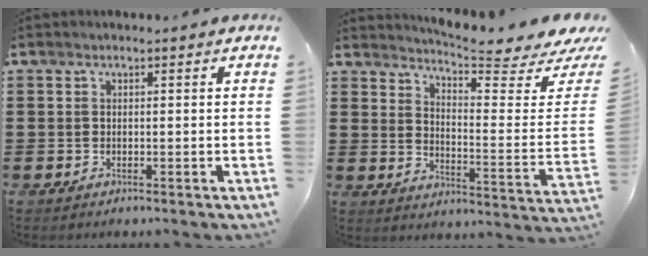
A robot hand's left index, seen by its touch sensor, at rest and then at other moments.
{"total": 5.8, "force": [5.3, 0.0, 2.3], "torque": [-0.059, -0.059, 0.086]}